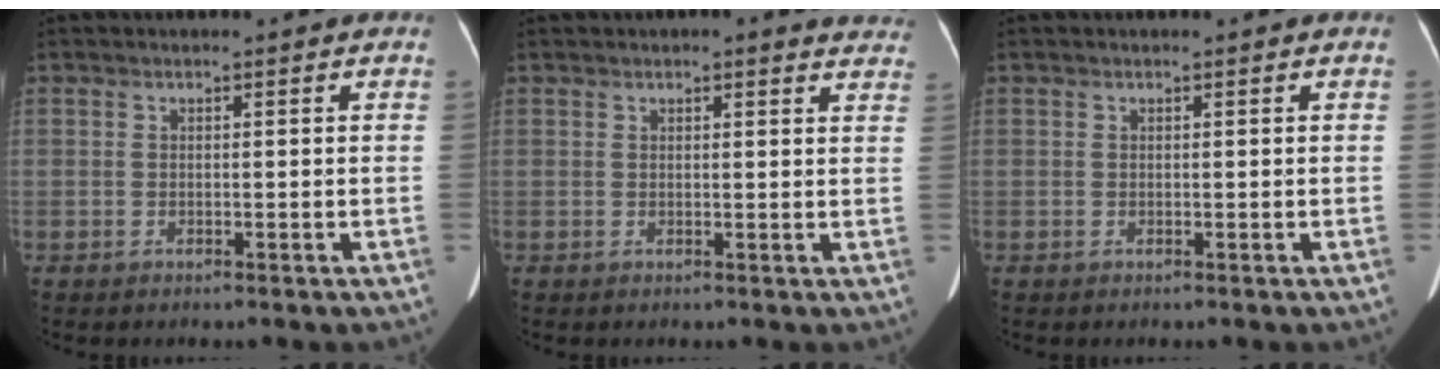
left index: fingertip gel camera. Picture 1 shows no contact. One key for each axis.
{"total": 6.2, "fx": 5.4, "fy": 1.8, "fz": 2.3, "tx": -0.005, "ty": 0.002, "tz": 0.041}
{"total": 0.0}